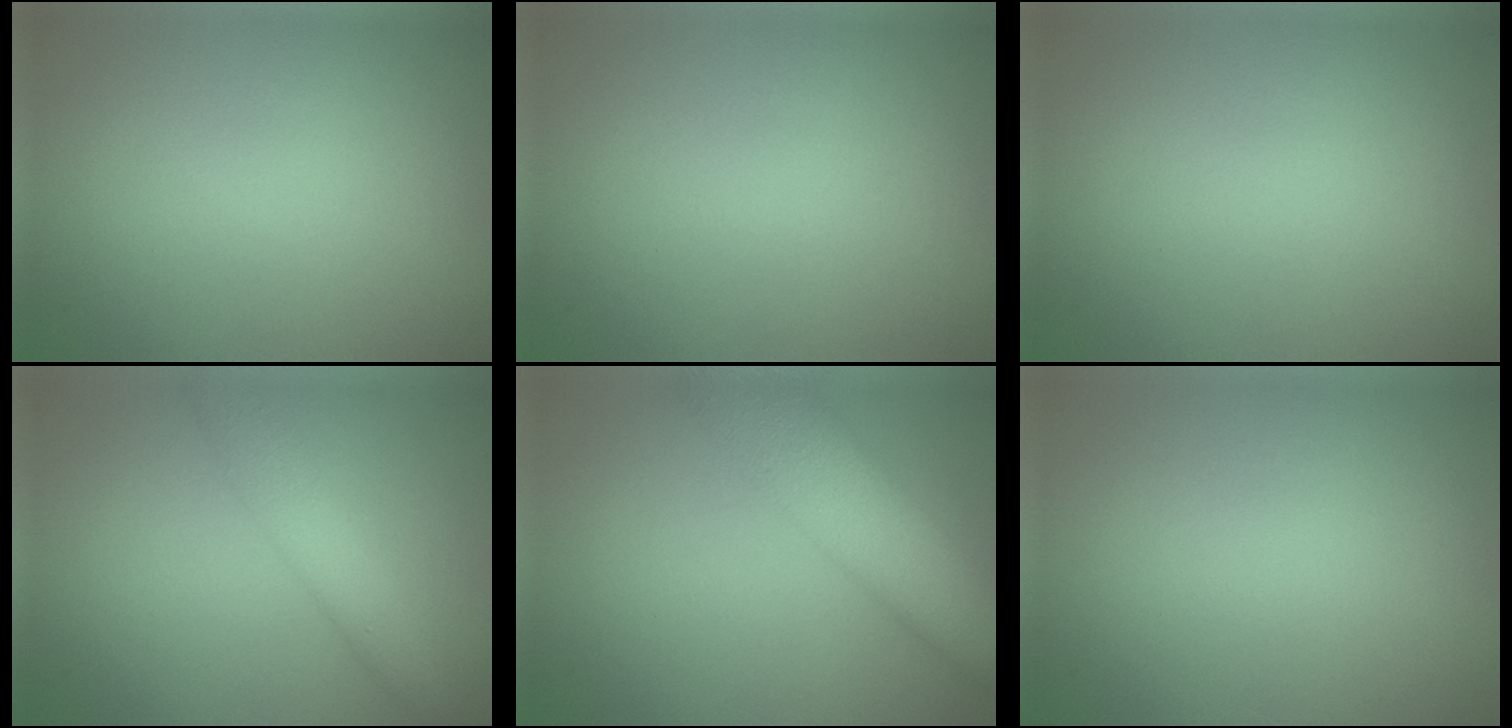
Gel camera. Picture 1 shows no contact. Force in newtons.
{"total": 0.0}
{"total": 0.0}
{"total": 3.4, "press": 3.4, "slide": 0.1}
{"total": 9.3, "press": 9.3, "slide": 0.7}
{"total": 0.0}